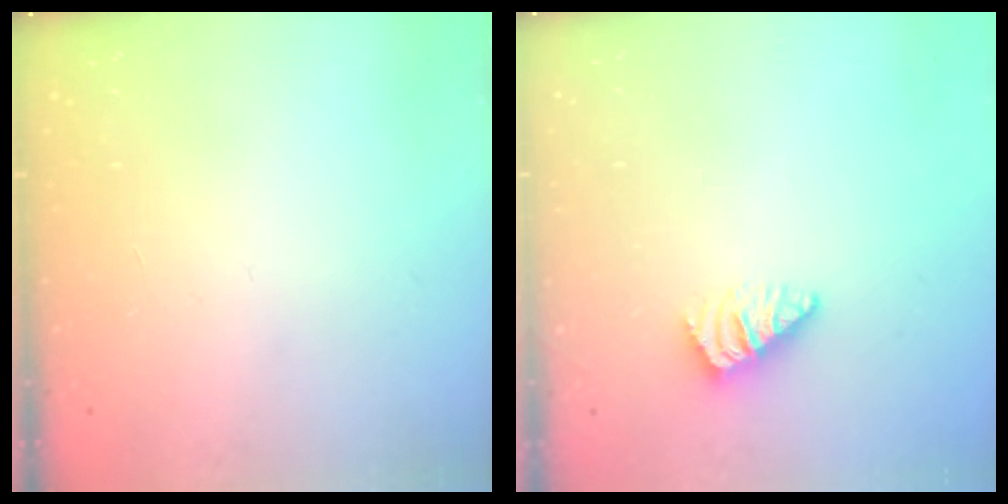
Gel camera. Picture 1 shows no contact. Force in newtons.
{"total": 1.1, "press": 1.0, "slide": 0.3}